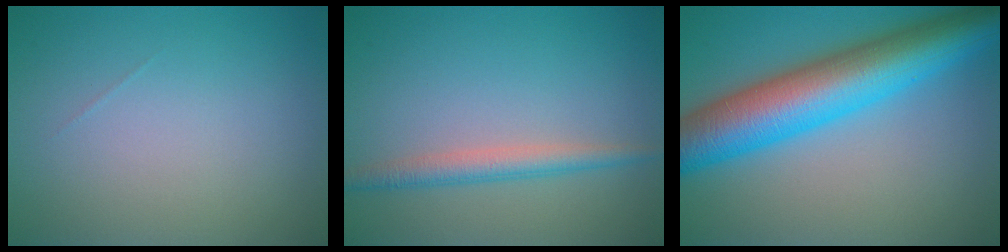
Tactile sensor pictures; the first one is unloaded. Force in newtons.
{"total": 2.5, "press": 2.5, "slide": 0.0}
{"total": 11.0, "press": 11.0, "slide": 0.0}